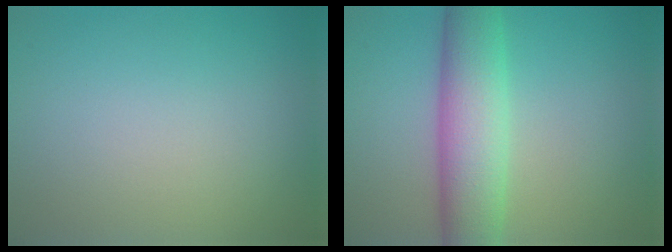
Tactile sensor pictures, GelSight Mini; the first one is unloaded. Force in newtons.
{"total": 7.0, "press": 7.0, "slide": 0.2}